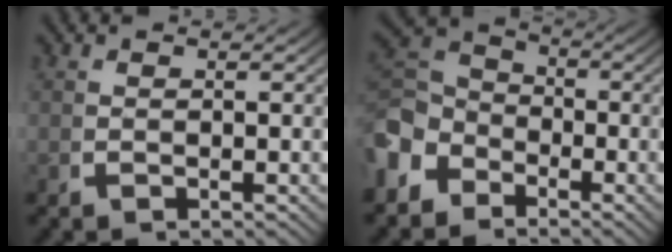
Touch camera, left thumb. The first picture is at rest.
{"total": 7.2, "force": [-0.8, 5.9, 4.0], "torque": [-0.080, -0.018, -0.013]}